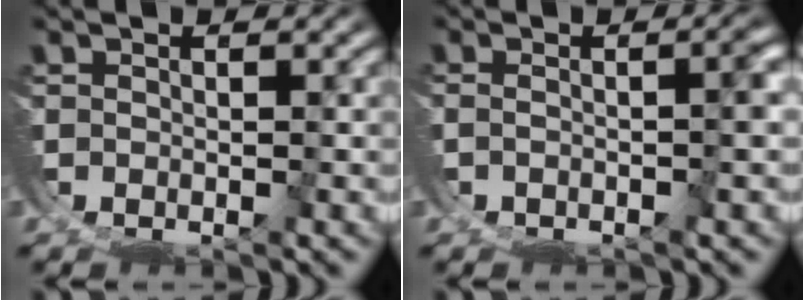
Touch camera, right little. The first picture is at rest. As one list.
[{"total": 2.9, "force": [-0.6, 0.8, 2.7], "torque": [-0.028, 0.000, -0.008]}]